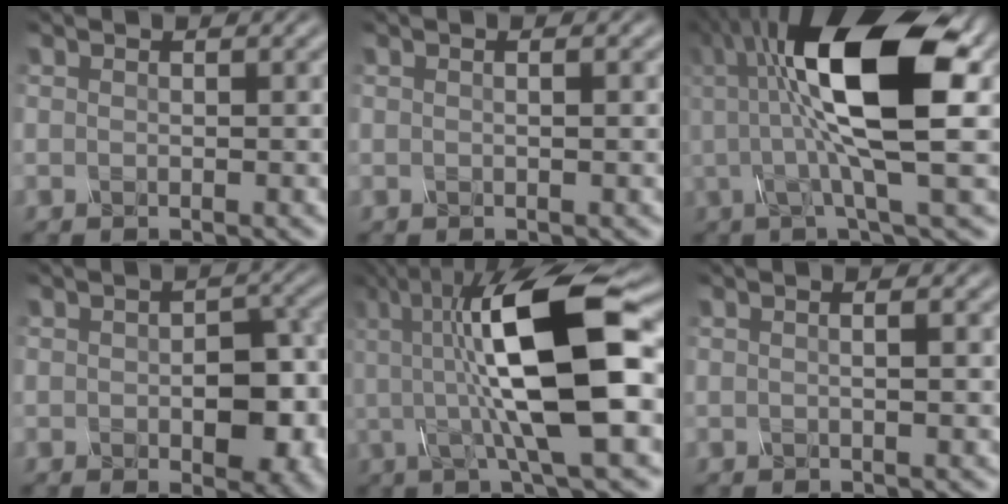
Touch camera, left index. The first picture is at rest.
{"total": 1.5, "force": [0.5, 0.7, 1.2], "torque": [-0.001, -0.002, -0.006]}
{"total": 12.0, "force": [2.5, 2.9, 11.4], "torque": [-0.183, 0.013, 0.045]}
{"total": 6.1, "force": [-1.0, 3.3, 5.0], "torque": [-0.061, -0.001, -0.010]}
{"total": 11.8, "force": [1.4, 3.0, 11.3], "torque": [-0.184, 0.013, 0.023]}
{"total": 2.5, "force": [0.7, 1.2, 2.0], "torque": [0.002, 0.008, -0.014]}